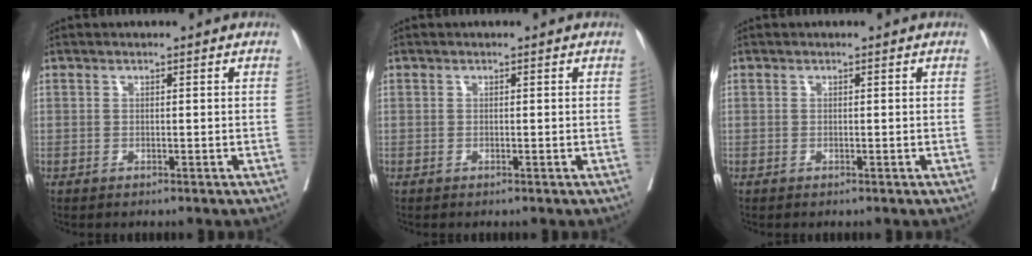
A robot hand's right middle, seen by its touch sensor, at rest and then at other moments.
{"total": 0.0}
{"total": 0.0}